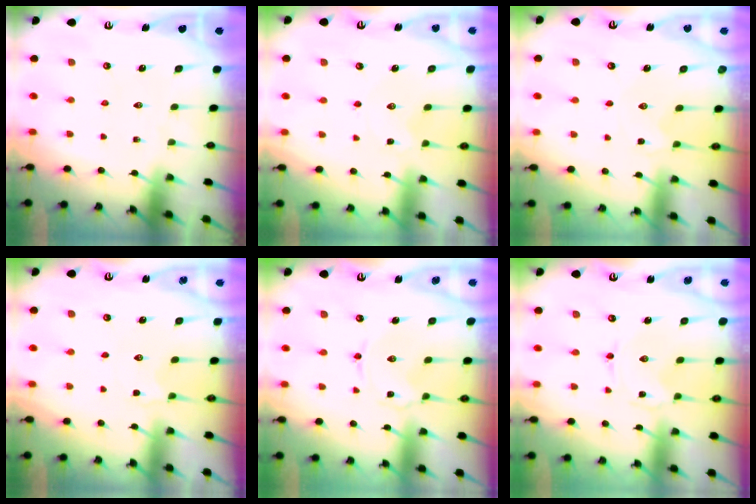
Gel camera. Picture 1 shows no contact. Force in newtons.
{"total": 1.0, "press": 1.0, "slide": 0.1}
{"total": 1.7, "press": 1.6, "slide": 0.3}
{"total": 2.3, "press": 2.0, "slide": 1.2}
{"total": 0.5, "press": 0.5, "slide": 0.1}
{"total": 0.0}